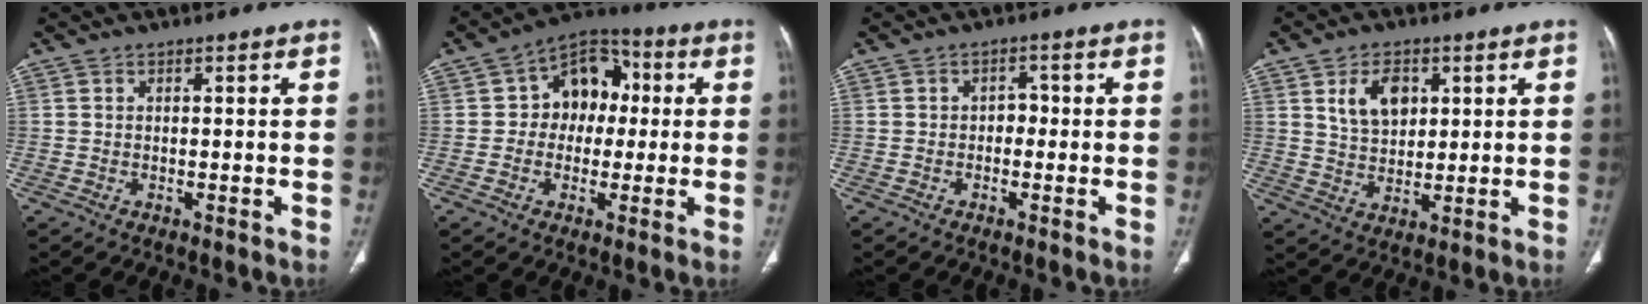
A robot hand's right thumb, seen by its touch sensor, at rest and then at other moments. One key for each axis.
{"total": 11.2, "fx": 1.2, "fy": 8.5, "fz": 7.2, "tx": -0.058, "ty": 0.027, "tz": 0.005}
{"total": 2.1, "fx": -0.4, "fy": 1.6, "fz": 1.3, "tx": -0.003, "ty": 0.008, "tz": -0.014}
{"total": 8.0, "fx": 3.0, "fy": 5.3, "fz": 5.2, "tx": -0.068, "ty": -0.016, "tz": 0.059}